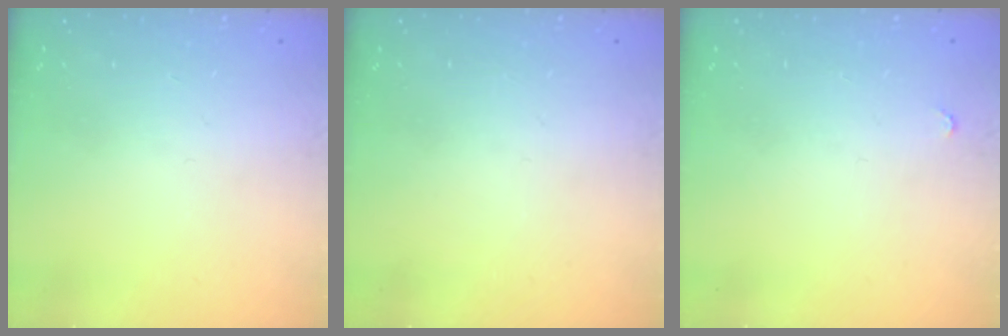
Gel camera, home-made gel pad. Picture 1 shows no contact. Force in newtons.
{"total": 0.0}
{"total": 2.8, "press": 2.8, "slide": 0.4}